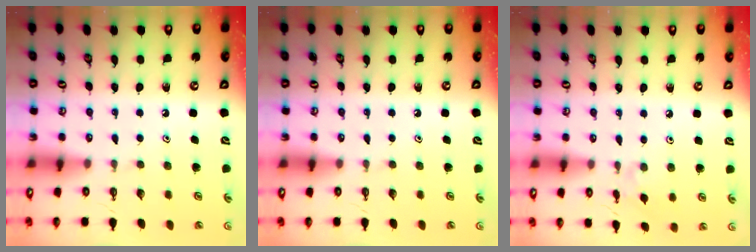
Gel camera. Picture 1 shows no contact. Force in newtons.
{"total": 0.0}
{"total": 2.1, "press": 2.1, "slide": 0.4}